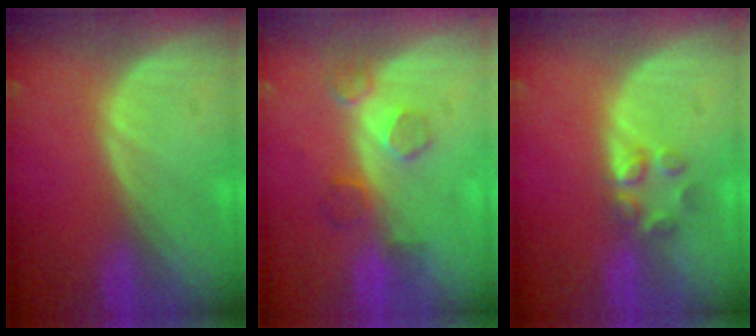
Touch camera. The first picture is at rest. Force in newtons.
{"total": 4.5, "press": 4.2, "slide": 1.6}
{"total": 2.9, "press": 2.9, "slide": 0.3}